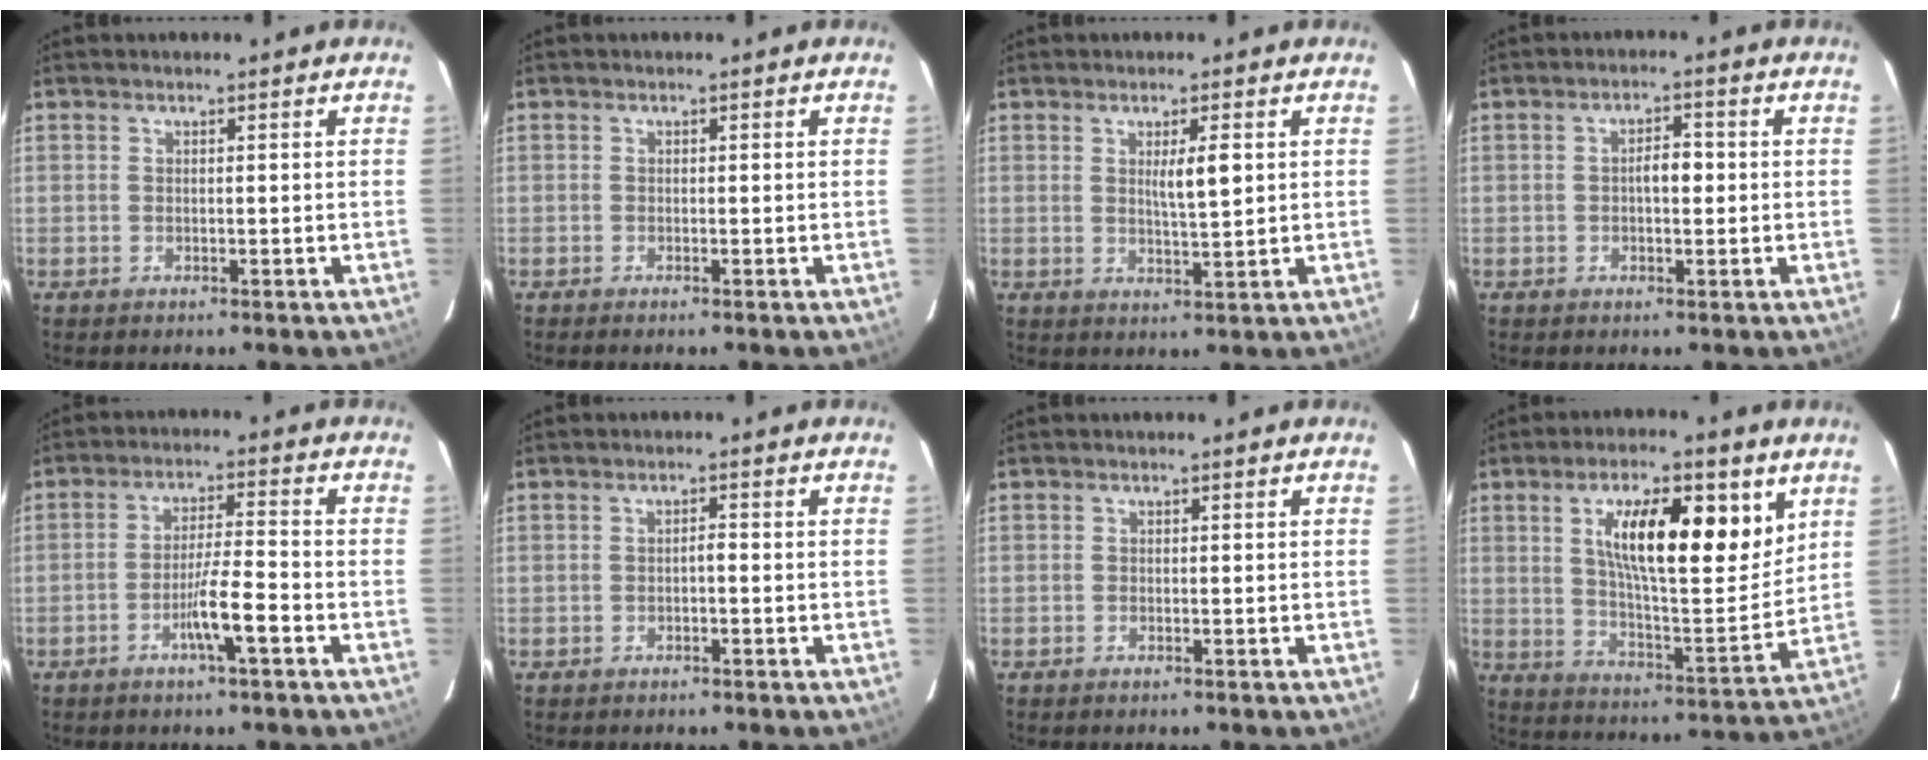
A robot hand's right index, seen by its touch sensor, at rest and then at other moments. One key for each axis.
{"total": 0.7, "fx": -0.5, "fy": -0.1, "fz": 0.5, "tx": -0.011, "ty": -0.001, "tz": -0.012}
{"total": 3.9, "fx": 1.1, "fy": 0.4, "fz": 3.8, "tx": -0.061, "ty": -0.005, "tz": 0.017}
{"total": 3.0, "fx": -0.1, "fy": 1.2, "fz": 2.7, "tx": -0.043, "ty": 0.008, "tz": -0.003}
{"total": 6.3, "fx": -2.9, "fy": 0.0, "fz": 5.6, "tx": -0.101, "ty": 0.000, "tz": -0.052}
{"total": 1.0, "fx": -0.3, "fy": 0.2, "fz": 0.9, "tx": -0.013, "ty": 0.004, "tz": -0.007}
{"total": 0.0}
{"total": 16.7, "fx": 6.8, "fy": 4.3, "fz": 14.6, "tx": -0.234, "ty": 0.005, "tz": 0.117}